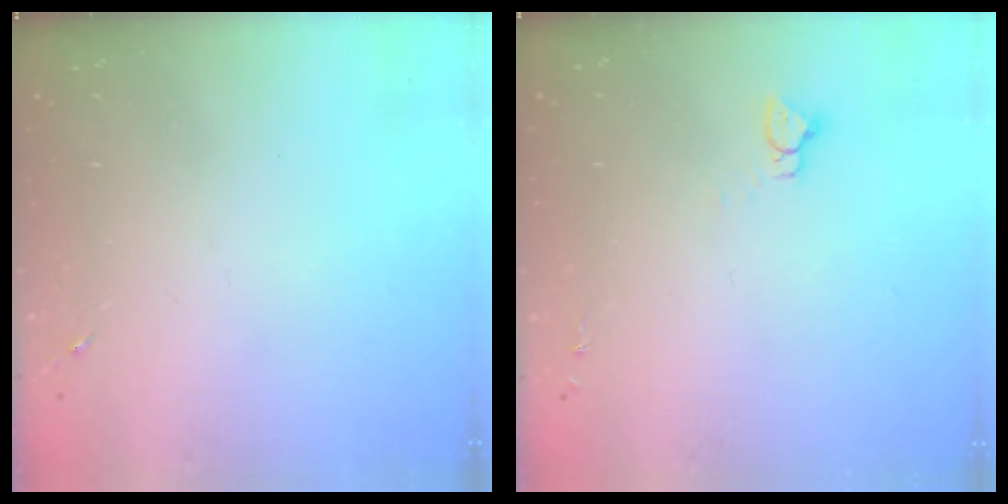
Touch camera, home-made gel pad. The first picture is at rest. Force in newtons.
{"total": 2.9, "press": 2.9, "slide": 0.2}